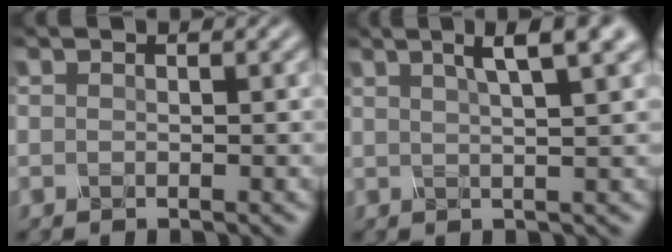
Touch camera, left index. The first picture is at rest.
{"total": 5.0, "force": [2.6, 1.1, 4.1], "torque": [-0.046, 0.017, 0.028]}